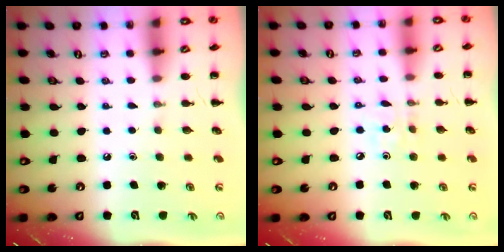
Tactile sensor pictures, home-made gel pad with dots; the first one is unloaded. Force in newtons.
{"total": 2.8, "press": 2.7, "slide": 0.9}